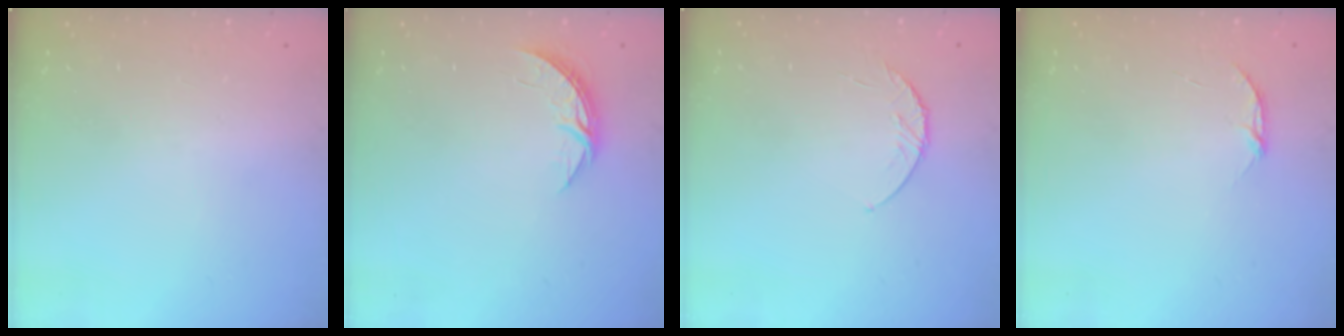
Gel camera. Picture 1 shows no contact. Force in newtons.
{"total": 4.3, "press": 4.3, "slide": 0.3}
{"total": 5.7, "press": 5.7, "slide": 0.7}
{"total": 3.1, "press": 3.0, "slide": 0.4}